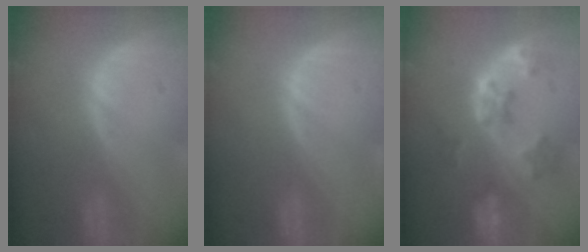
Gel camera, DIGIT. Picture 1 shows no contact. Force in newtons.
{"total": 0.0}
{"total": 7.0, "press": 6.4, "slide": 2.8}